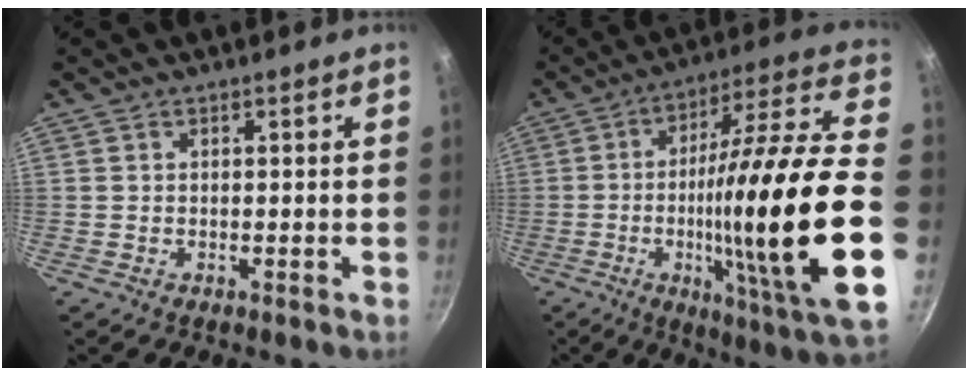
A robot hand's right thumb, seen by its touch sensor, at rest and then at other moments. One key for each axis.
{"total": 30.8, "fx": -5.4, "fy": 5.3, "fz": 29.9, "tx": -0.453, "ty": 0.020, "tz": -0.081}